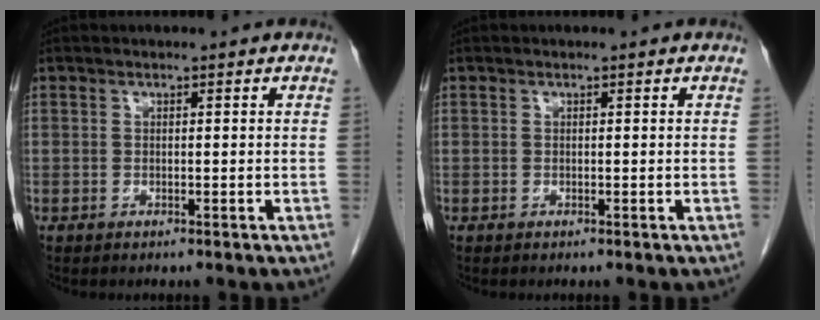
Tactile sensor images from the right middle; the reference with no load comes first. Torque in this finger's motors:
{"motor_torque": [0.00, 0.00, 0.00, 0.00]}